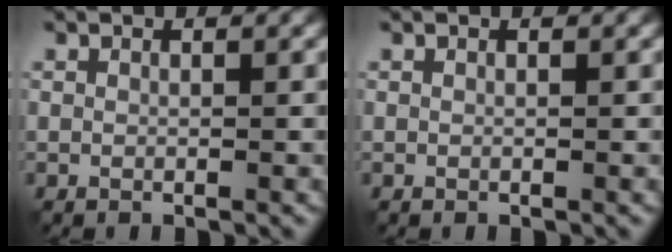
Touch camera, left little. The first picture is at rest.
{"total": 0.0}